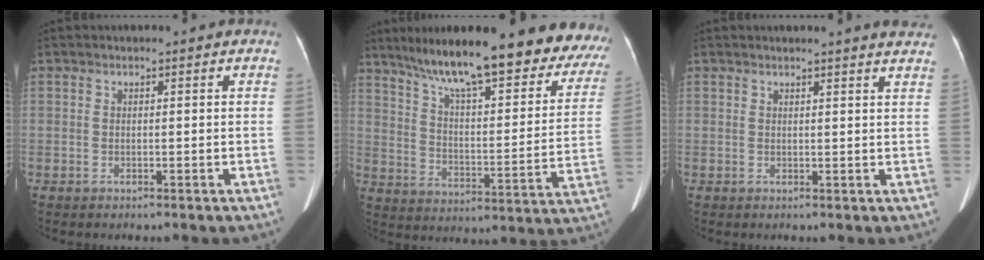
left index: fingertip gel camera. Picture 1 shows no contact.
{"total": 29.6, "force": [24.7, 5.8, 15.4], "torque": [-0.228, -0.043, 0.317]}
{"total": 5.8, "force": [5.5, -0.4, 1.9], "torque": [-0.021, -0.004, 0.036]}